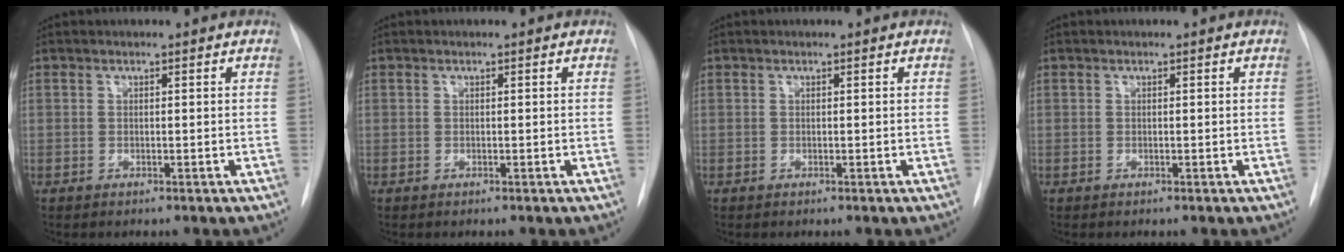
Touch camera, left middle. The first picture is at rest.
{"total": 0.0}
{"total": 0.0}
{"total": 0.0}